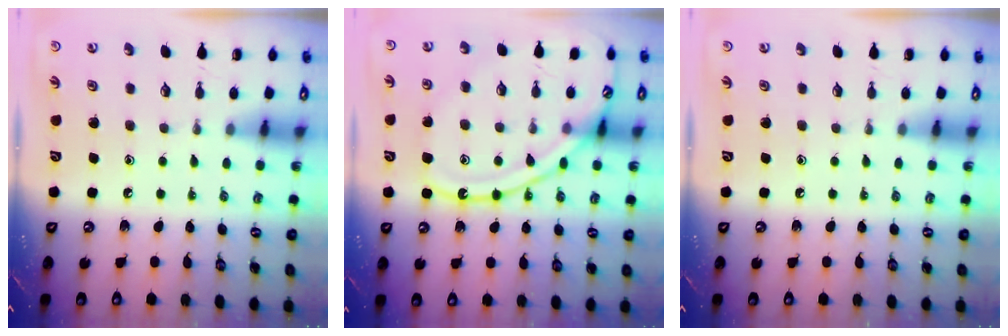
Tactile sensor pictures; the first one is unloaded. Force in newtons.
{"total": 14.7, "press": 14.7, "slide": 0.7}
{"total": 0.0}